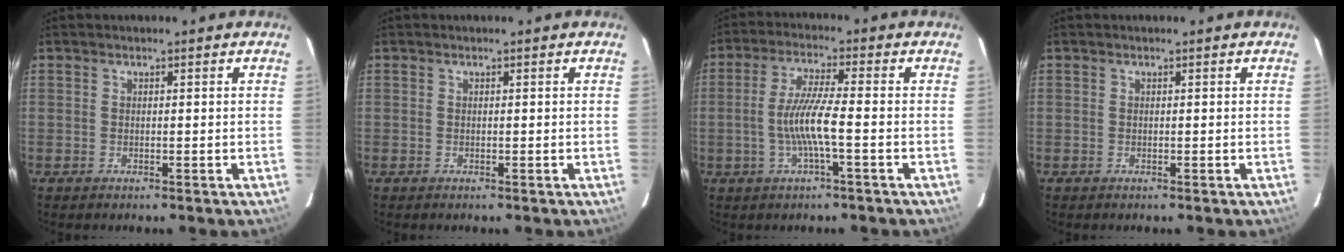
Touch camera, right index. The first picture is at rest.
{"total": 0.0}
{"total": 7.4, "force": [-2.0, -0.1, 7.2], "torque": [-0.143, -0.002, -0.036]}
{"total": 0.0}